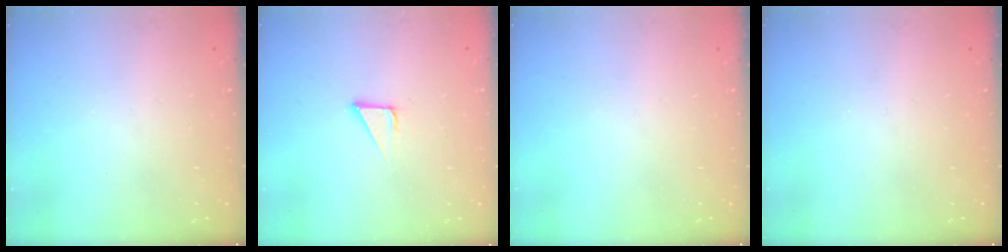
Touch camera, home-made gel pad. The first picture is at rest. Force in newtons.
{"total": 2.1, "press": 2.1, "slide": 0.1}
{"total": 0.0}
{"total": 0.0}